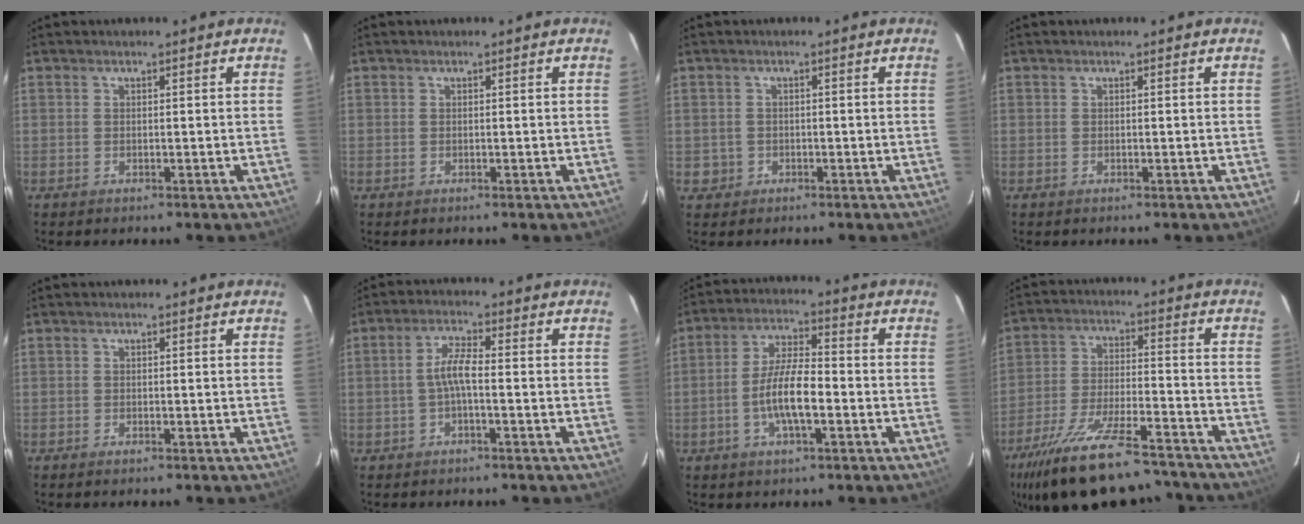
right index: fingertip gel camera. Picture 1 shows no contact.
{"total": 0.0}
{"total": 2.4, "force": [-0.5, 2.3, 0.0], "torque": [0.001, 0.009, -0.003]}
{"total": 0.0}
{"total": 0.7, "force": [-0.6, 0.2, 0.2], "torque": [-0.007, -0.002, -0.013]}
{"total": 3.9, "force": [-1.0, 0.6, 3.7], "torque": [-0.076, 0.010, -0.021]}
{"total": 8.8, "force": [-2.7, 2.3, 8.0], "torque": [-0.159, 0.003, -0.050]}
{"total": 23.6, "force": [-19.8, 5.9, 11.4], "torque": [-0.221, -0.038, -0.302]}